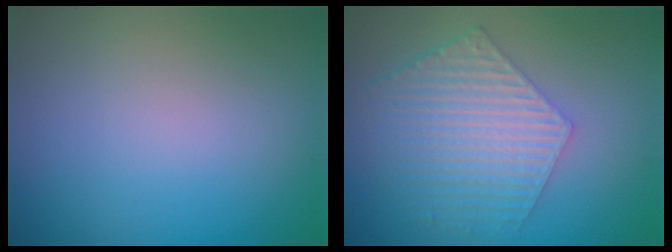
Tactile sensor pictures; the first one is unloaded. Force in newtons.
{"total": 5.7, "press": 4.2, "slide": 3.8}